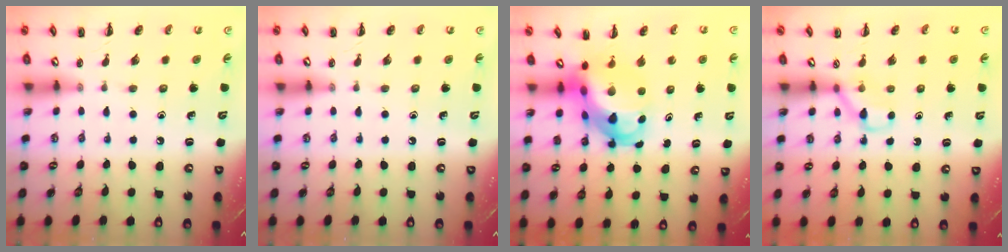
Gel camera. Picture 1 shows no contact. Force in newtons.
{"total": 0.0}
{"total": 7.8, "press": 7.5, "slide": 2.1}
{"total": 3.7, "press": 3.6, "slide": 1.0}